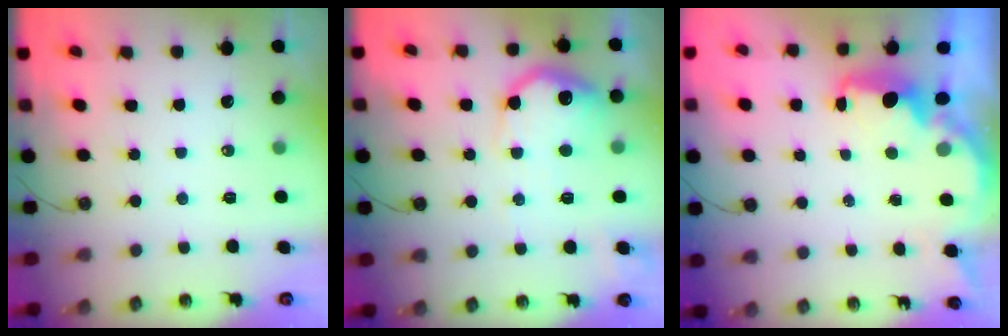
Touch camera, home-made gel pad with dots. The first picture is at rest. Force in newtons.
{"total": 17.4, "press": 17.3, "slide": 1.1}
{"total": 3.8, "press": 3.7, "slide": 0.6}